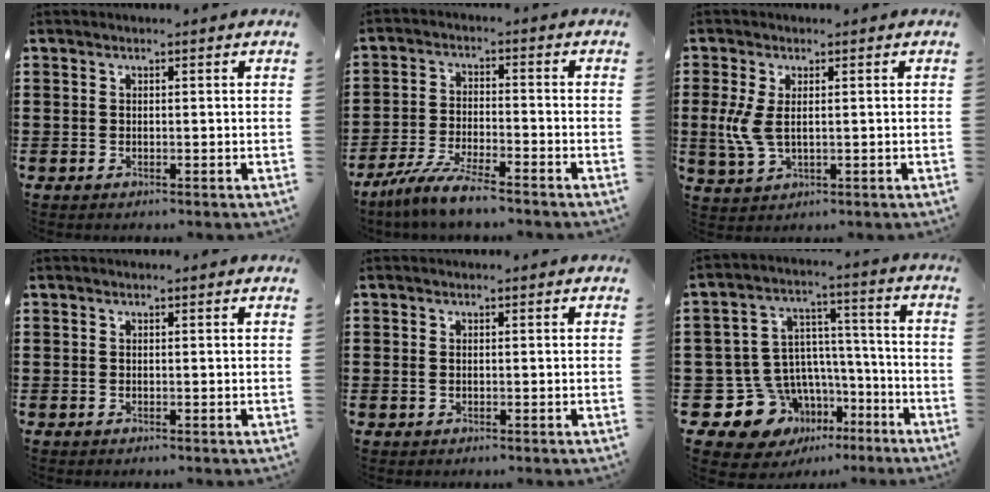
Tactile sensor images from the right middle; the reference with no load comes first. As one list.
[{"total": 6.3, "force": [-5.6, 0.3, 3.0], "torque": [-0.074, -0.012, -0.110]}, {"total": 5.7, "force": [0.6, 3.0, 4.8], "torque": [-0.131, -0.005, 0.002]}, {"total": 0.0}, {"total": 0.6, "force": [-0.1, 0.5, 0.4], "torque": [-0.009, 0.003, -0.002]}, {"total": 11.0, "force": [-6.4, 8.6, 2.4], "torque": [-0.098, 0.001, -0.112]}]